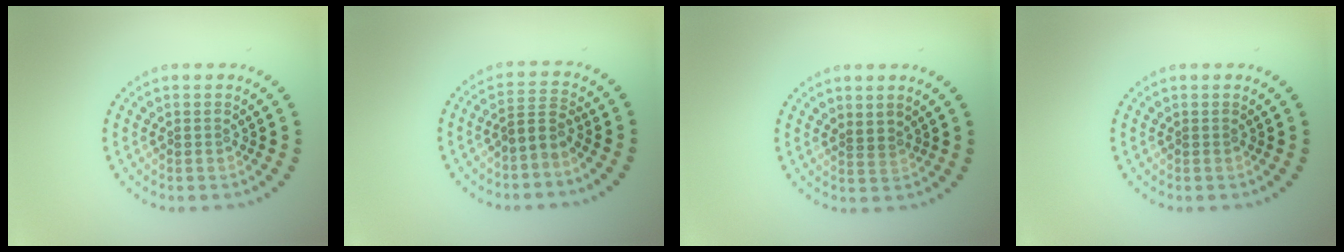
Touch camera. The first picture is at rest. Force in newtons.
{"total": 2.1, "press": 1.4, "slide": 1.6}
{"total": 0.7, "press": 0.6, "slide": 0.5}
{"total": 0.0}